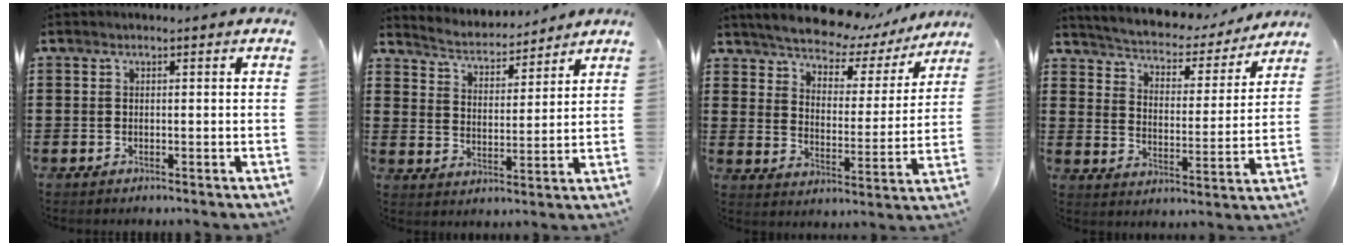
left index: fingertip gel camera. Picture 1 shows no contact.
{"total": 3.8, "force": [3.8, 0.3, 0.1], "torque": [-0.024, -0.029, 0.062]}
{"total": 6.2, "force": [6.0, 0.9, 1.3], "torque": [-0.050, -0.049, 0.098]}
{"total": 3.1, "force": [3.0, 0.5, 0.6], "torque": [-0.033, -0.027, 0.041]}